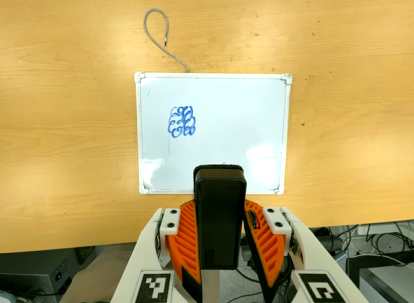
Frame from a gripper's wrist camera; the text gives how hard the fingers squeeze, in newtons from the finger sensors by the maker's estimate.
{"total": 6.4, "left": 5.0, "right": 7.9}